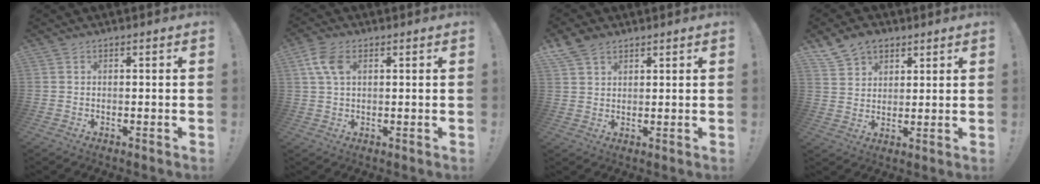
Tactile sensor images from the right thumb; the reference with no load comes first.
{"total": 6.8, "force": [2.2, 4.0, 5.0], "torque": [-0.108, 0.002, 0.043]}
{"total": 5.8, "force": [4.1, 3.6, 2.2], "torque": [-0.040, -0.014, 0.080]}
{"total": 8.6, "force": [5.9, 5.7, 2.5], "torque": [-0.050, -0.028, 0.118]}